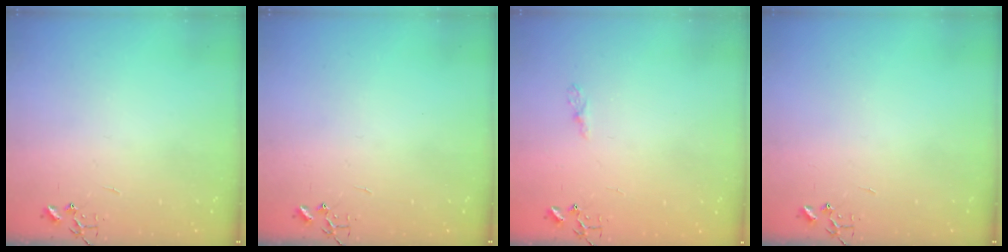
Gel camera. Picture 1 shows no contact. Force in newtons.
{"total": 0.0}
{"total": 3.9, "press": 3.9, "slide": 0.5}
{"total": 0.0}